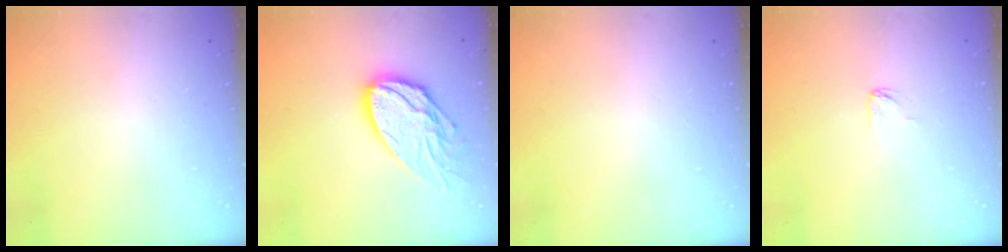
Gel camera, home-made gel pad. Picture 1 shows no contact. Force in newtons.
{"total": 16.0, "press": 16.0, "slide": 1.6}
{"total": 0.0}
{"total": 2.9, "press": 2.9, "slide": 0.1}